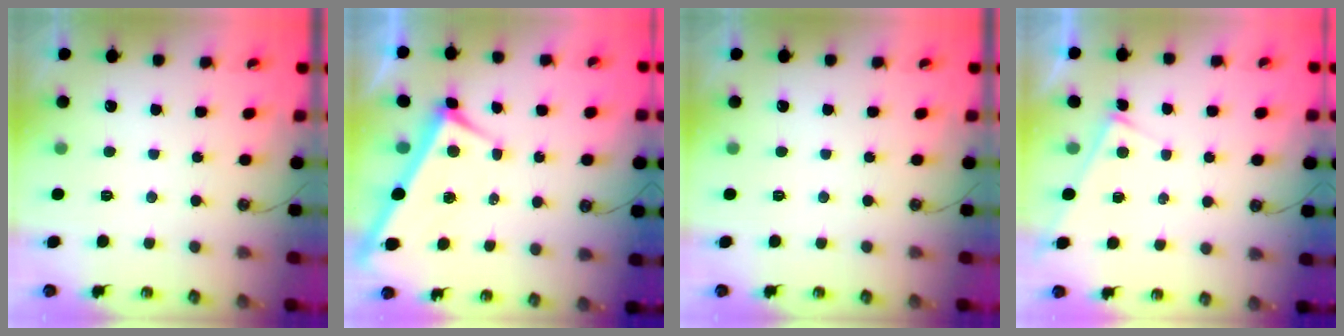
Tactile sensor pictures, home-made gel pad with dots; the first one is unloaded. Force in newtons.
{"total": 3.4, "press": 3.4, "slide": 0.4}
{"total": 0.0}
{"total": 2.6, "press": 2.6, "slide": 0.2}